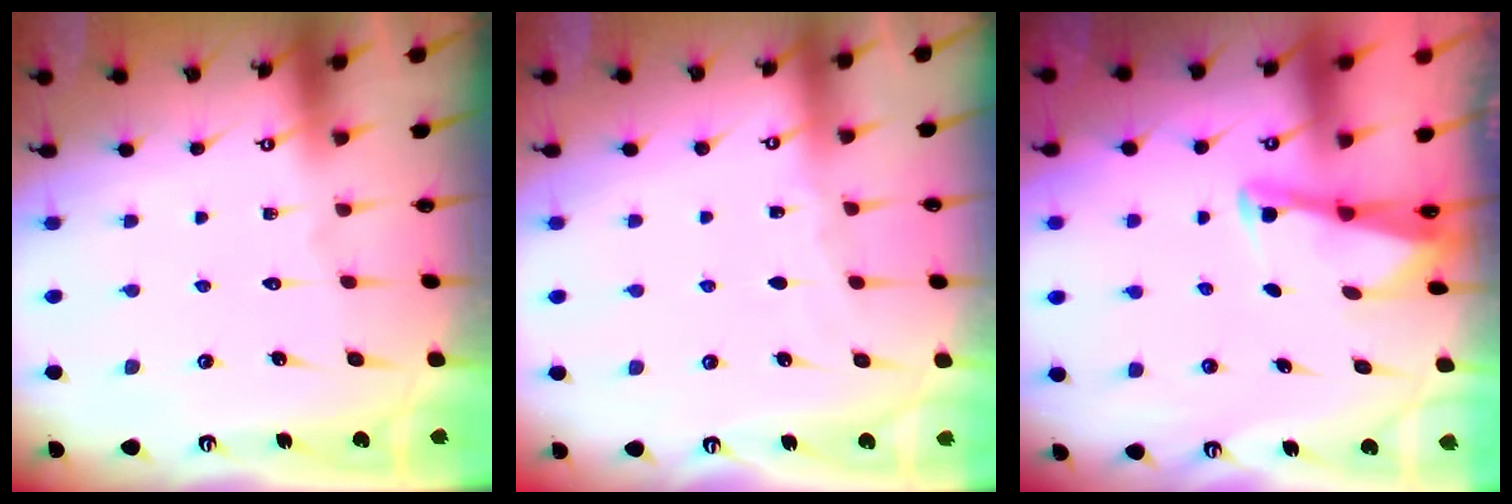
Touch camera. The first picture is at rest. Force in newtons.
{"total": 2.7, "press": 2.7, "slide": 0.4}
{"total": 2.5, "press": 2.5, "slide": 0.1}